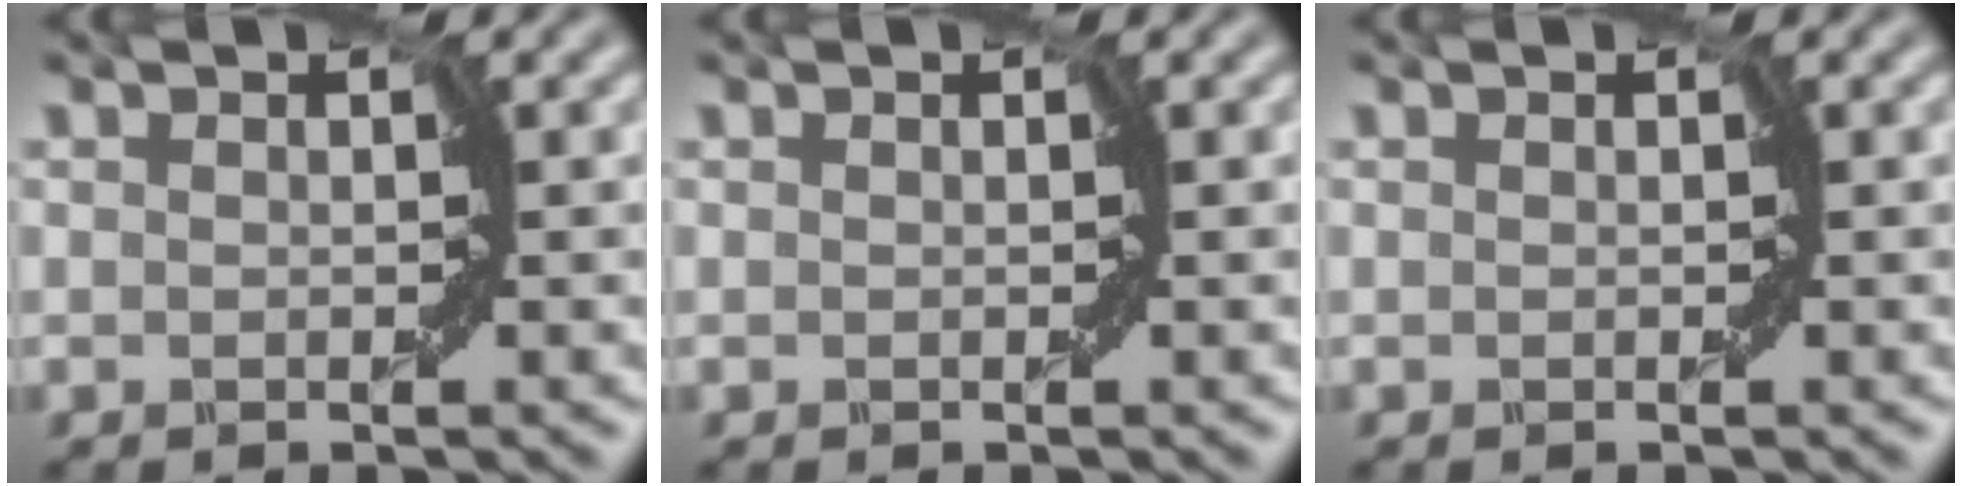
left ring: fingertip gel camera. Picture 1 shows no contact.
{"total": 0.0}
{"total": 0.0}